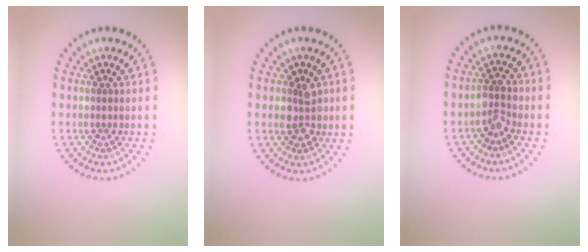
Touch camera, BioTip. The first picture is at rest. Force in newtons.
{"total": 2.4, "press": 2.4, "slide": 0.6}
{"total": 1.9, "press": 1.7, "slide": 0.8}